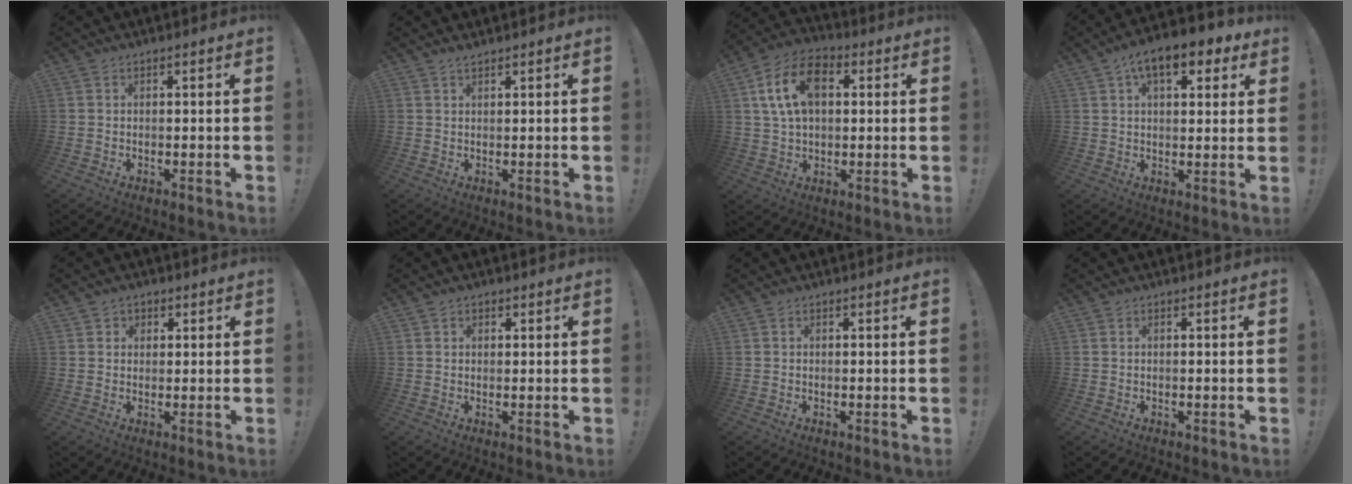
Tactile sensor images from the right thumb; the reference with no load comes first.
{"total": 1.5, "force": [1.4, 0.2, 0.5], "torque": [-0.009, -0.004, 0.026]}
{"total": 14.4, "force": [3.9, 9.4, 10.2], "torque": [-0.177, 0.007, 0.075]}
{"total": 11.3, "force": [5.9, 5.4, 8.0], "torque": [-0.114, -0.018, 0.098]}
{"total": 2.2, "force": [0.9, 2.0, 0.4], "torque": [-0.002, -0.002, 0.015]}
{"total": 1.2, "force": [0.7, 0.9, 0.2], "torque": [-0.002, 0.000, 0.012]}
{"total": 0.0}
{"total": 0.0}